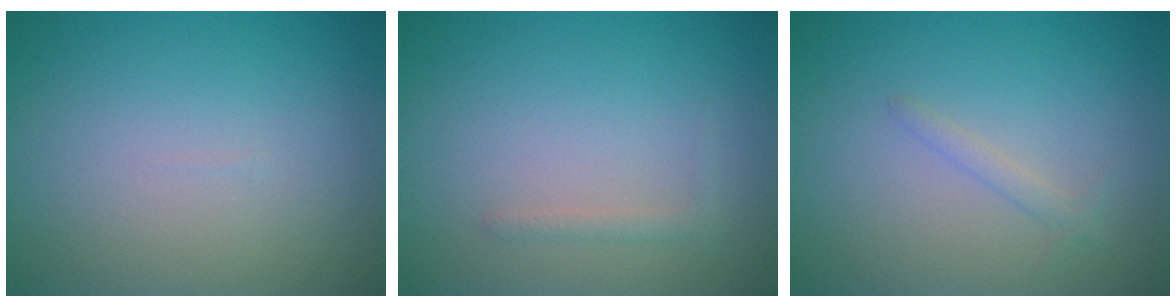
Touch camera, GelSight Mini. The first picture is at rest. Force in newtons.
{"total": 0.8, "press": 0.8, "slide": 0.0}
{"total": 1.1, "press": 1.1, "slide": 0.1}